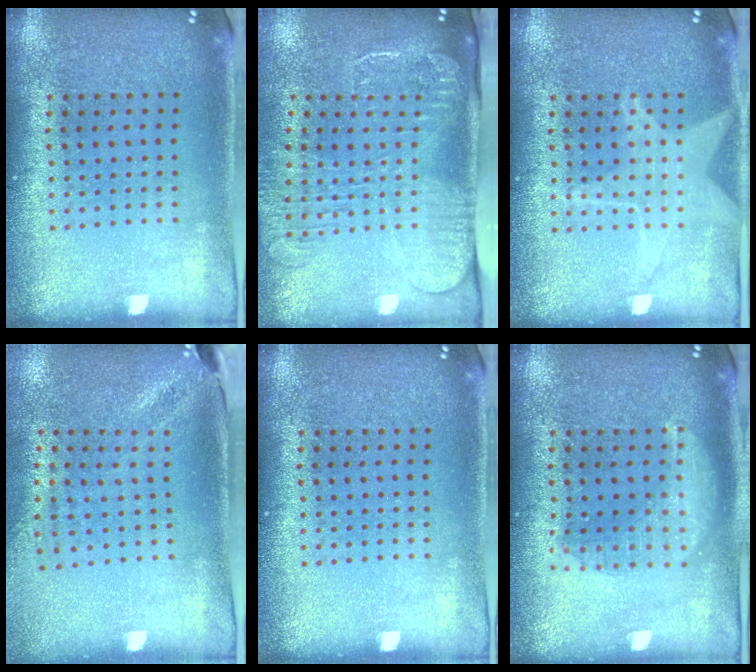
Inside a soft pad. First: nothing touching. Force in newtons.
{"total": 2.7, "press": 2.0, "slide": 1.7}
{"total": 2.3, "press": 2.3, "slide": 0.3}
{"total": 2.0, "press": 1.6, "slide": 1.2}
{"total": 0.0}
{"total": 1.6, "press": 1.6, "slide": 0.2}